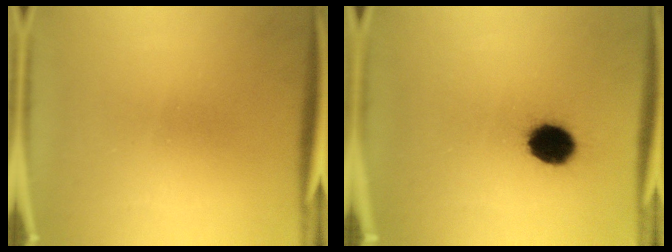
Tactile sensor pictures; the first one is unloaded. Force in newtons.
{"total": 9.5}